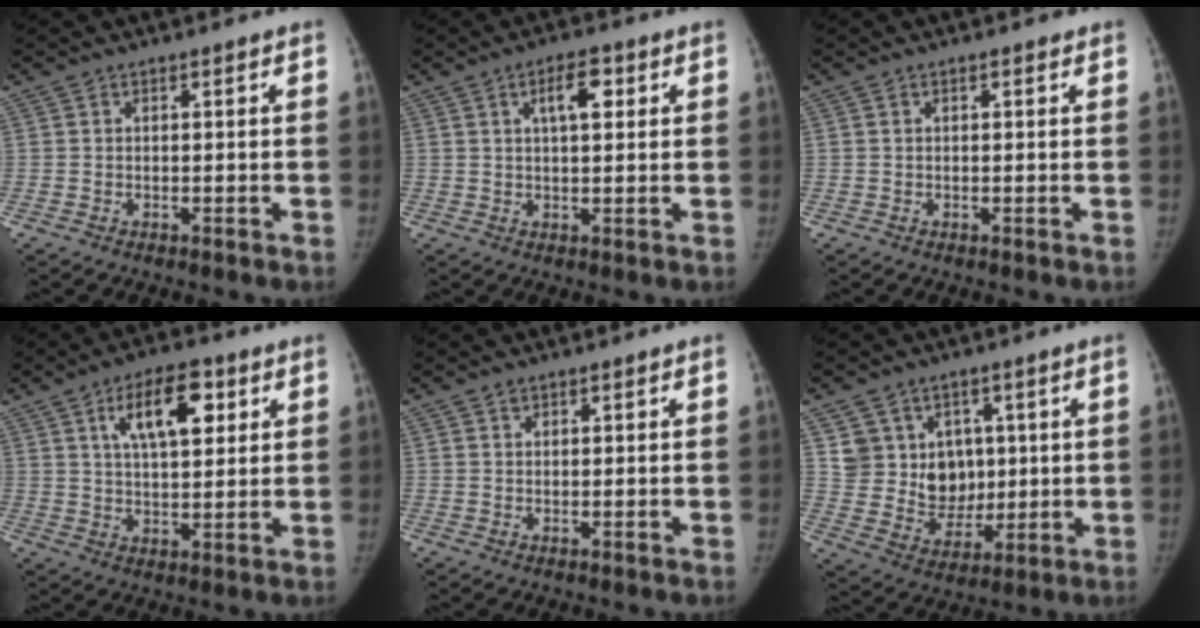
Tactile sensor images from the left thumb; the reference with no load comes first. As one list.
[{"total": 5.6, "force": [2.0, 2.4, 4.7], "torque": [-0.065, 0.000, 0.032]}, {"total": 0.5, "force": [0.3, 0.3, 0.3], "torque": [-0.003, 0.000, 0.001]}, {"total": 11.6, "force": [4.6, 5.3, 9.2], "torque": [-0.126, -0.010, 0.076]}, {"total": 0.8, "force": [0.5, 0.6, 0.2], "torque": [0.001, -0.003, 0.007]}, {"total": 10.8, "force": [3.1, 9.9, 3.1], "torque": [-0.002, -0.007, 0.067]}]